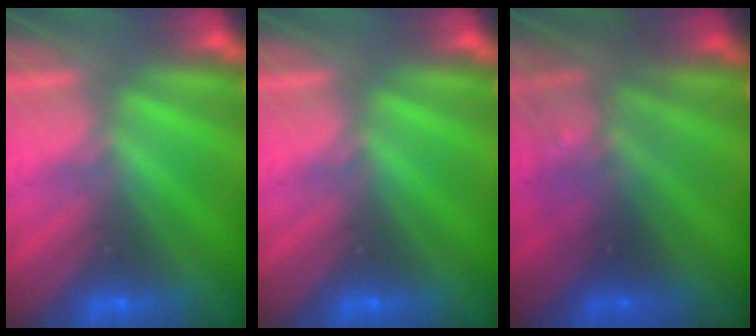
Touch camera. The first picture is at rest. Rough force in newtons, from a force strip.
{"total": 0.0}
{"total": 2.8}